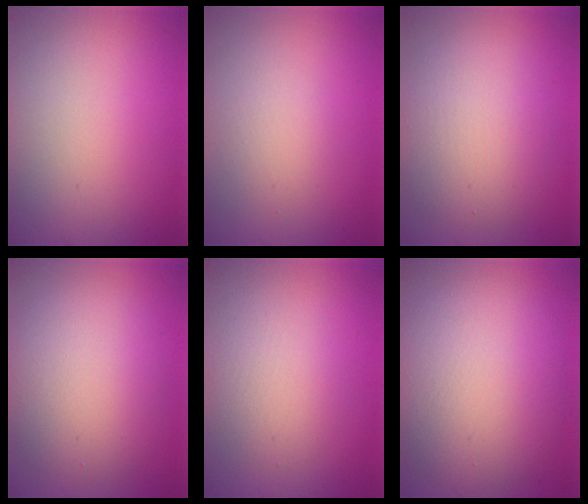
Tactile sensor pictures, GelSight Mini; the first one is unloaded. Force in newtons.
{"total": 1.6, "press": 1.6, "slide": 0.1}
{"total": 4.8, "press": 4.8, "slide": 0.3}
{"total": 5.9, "press": 5.9, "slide": 0.4}
{"total": 2.6, "press": 2.6, "slide": 0.2}
{"total": 9.4, "press": 9.3, "slide": 0.6}